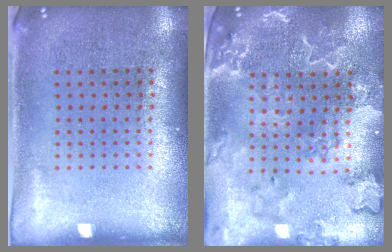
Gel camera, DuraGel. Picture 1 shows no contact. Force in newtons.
{"total": 2.6, "press": 2.5, "slide": 0.9}